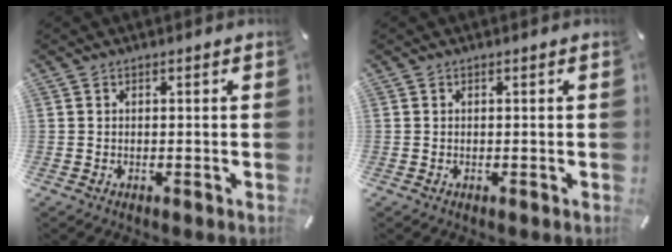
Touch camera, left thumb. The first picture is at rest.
{"total": 0.0}